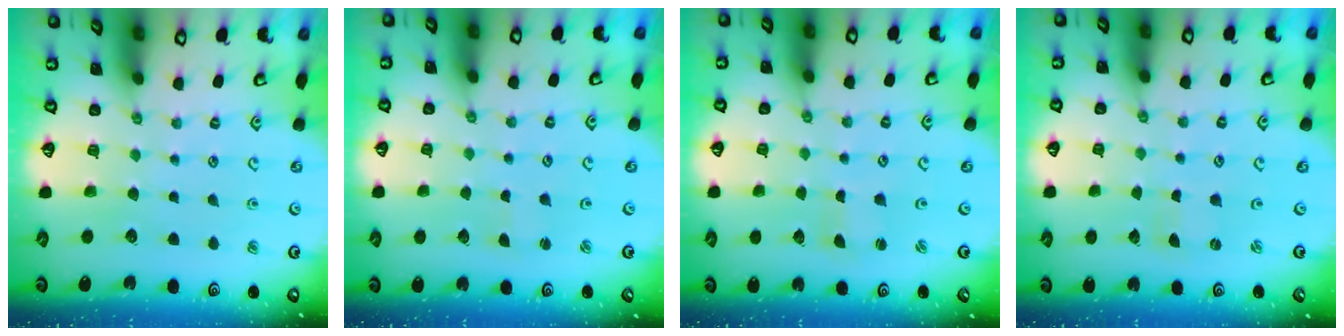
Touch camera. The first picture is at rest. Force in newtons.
{"total": 1.9, "press": 1.8, "slide": 0.4}
{"total": 0.6, "press": 0.5, "slide": 0.2}
{"total": 0.0}